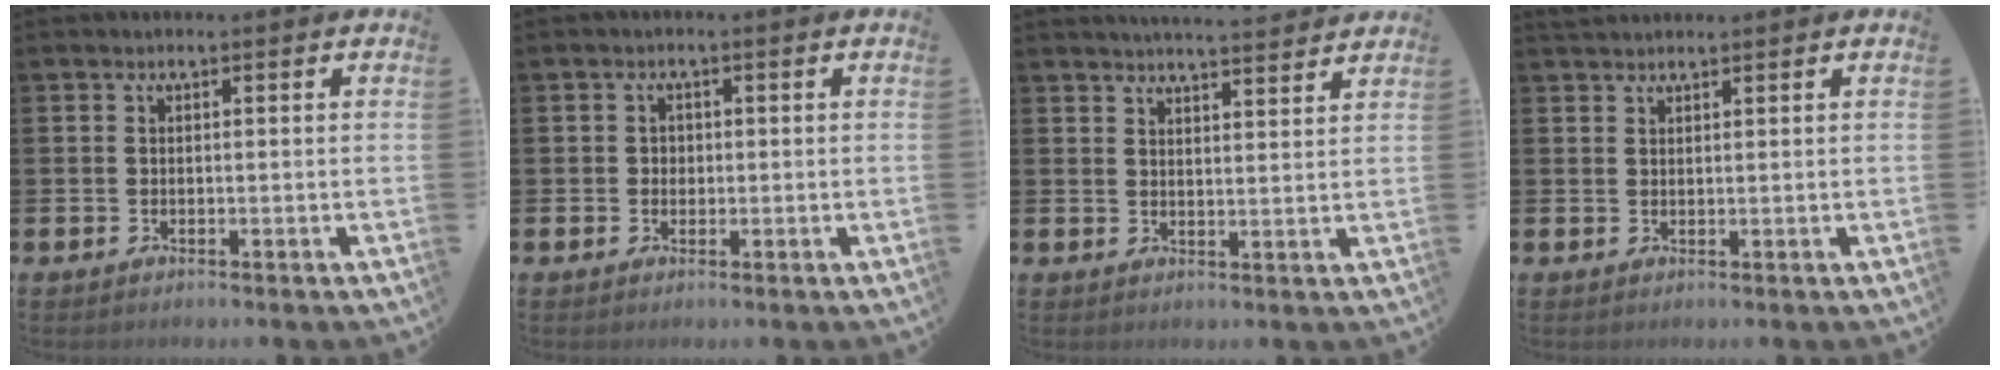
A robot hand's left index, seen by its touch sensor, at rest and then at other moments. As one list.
[{"total": 1.4, "force": [0.2, 1.3, 0.5], "torque": [0.002, 0.004, -0.002]}, {"total": 4.4, "force": [4.3, -0.4, 0.3], "torque": [-0.014, -0.024, 0.078]}, {"total": 1.6, "force": [1.5, 0.3, 0.1], "torque": [0.005, -0.002, 0.027]}]